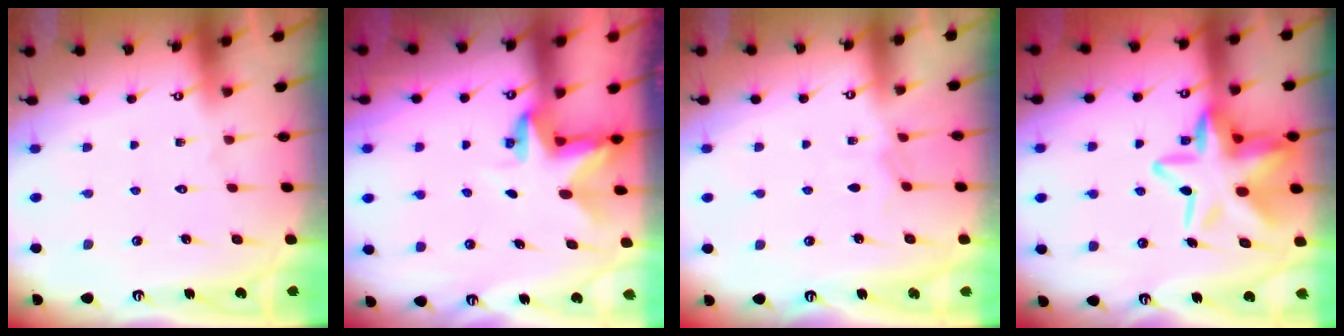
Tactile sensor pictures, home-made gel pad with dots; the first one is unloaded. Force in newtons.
{"total": 2.9, "press": 2.9, "slide": 0.2}
{"total": 3.8, "press": 3.7, "slide": 0.6}
{"total": 17.9, "press": 17.8, "slide": 2.1}